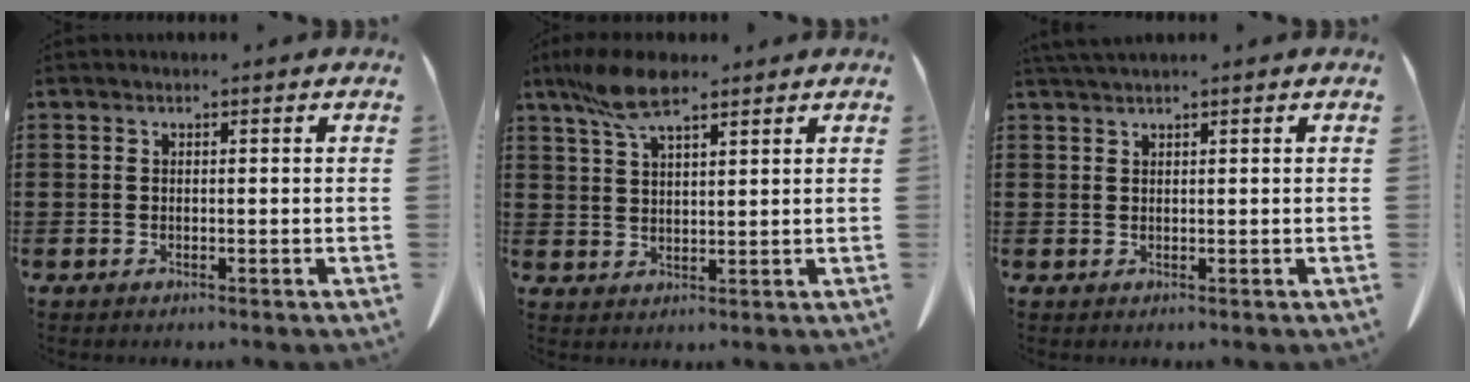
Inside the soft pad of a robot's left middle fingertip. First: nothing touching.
{"total": 7.5, "force": [4.9, 2.2, 5.2], "torque": [-0.120, -0.003, 0.089]}
{"total": 1.4, "force": [1.2, -0.1, 0.7], "torque": [-0.017, -0.003, 0.025]}